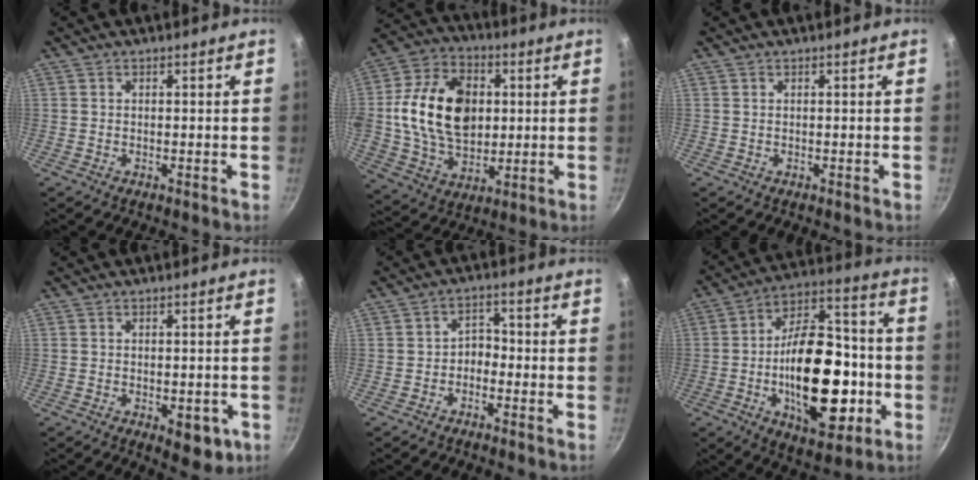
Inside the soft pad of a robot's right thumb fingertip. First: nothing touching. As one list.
[{"total": 20.6, "force": [2.1, 14.5, 14.6], "torque": [-0.238, 0.009, 0.033]}, {"total": 0.0}, {"total": 6.2, "force": [-2.1, 3.2, 4.9], "torque": [-0.037, 0.007, -0.020]}, {"total": 3.2, "force": [-1.5, 2.3, 1.7], "torque": [-0.008, 0.024, -0.031]}, {"total": 26.1, "force": [-5.6, 14.1, 21.2], "torque": [-0.300, 0.048, -0.081]}]